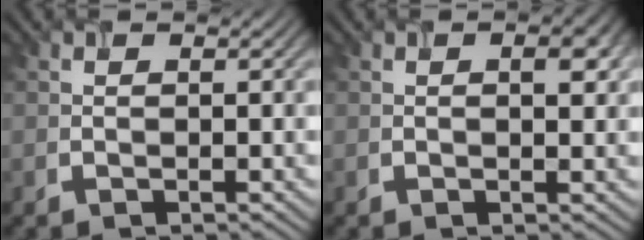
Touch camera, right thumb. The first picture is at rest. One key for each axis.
{"total": 2.4, "fx": 0.5, "fy": 1.1, "fz": 2.0, "tx": -0.026, "ty": 0.000, "tz": 0.006}